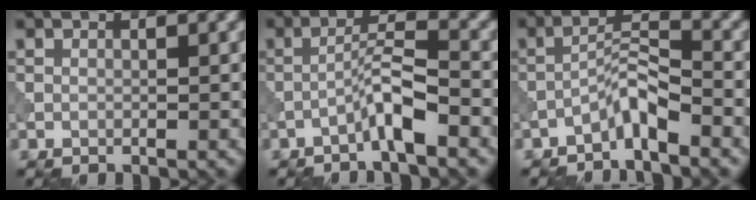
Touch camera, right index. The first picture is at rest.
{"total": 3.2, "force": [-2.0, 0.1, 2.6], "torque": [-0.048, 0.019, -0.043]}
{"total": 3.1, "force": [-2.4, 0.4, 1.9], "torque": [-0.036, 0.017, -0.050]}